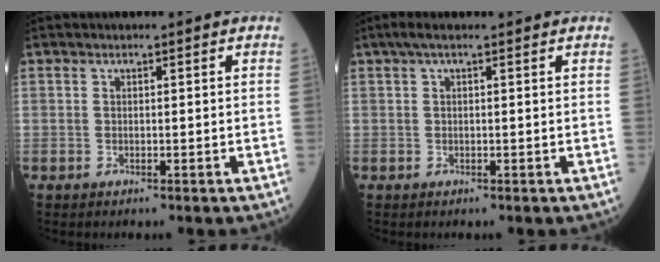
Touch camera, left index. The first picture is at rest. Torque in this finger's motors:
{"motor_torque": [0.11, 0.05, -0.12, -0.06]}